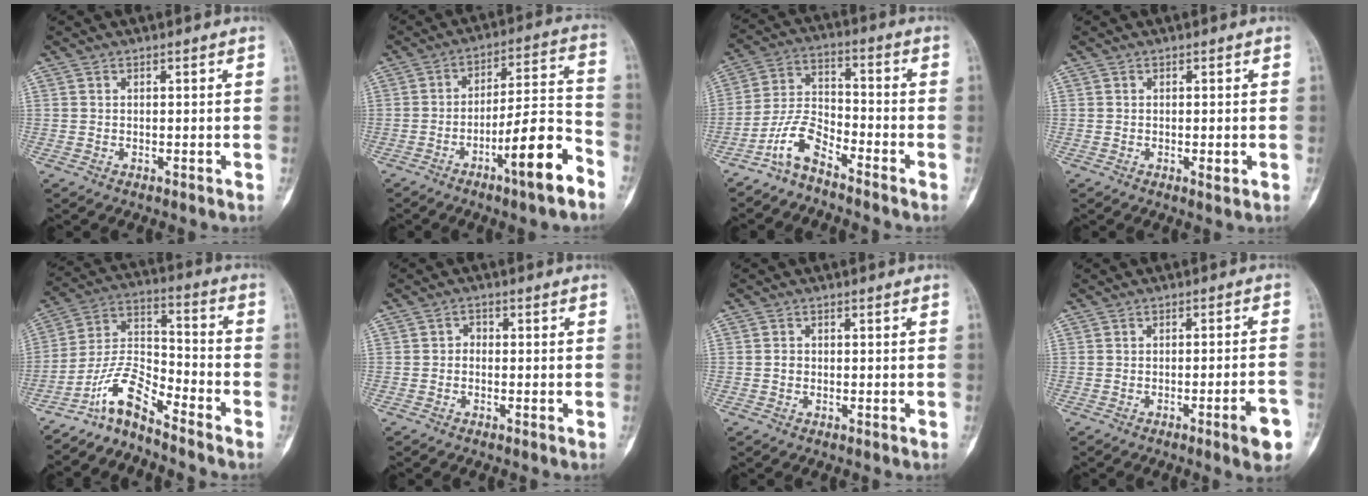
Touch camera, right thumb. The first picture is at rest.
{"total": 13.5, "force": [-7.5, 2.1, 11.0], "torque": [-0.170, 0.056, -0.117]}
{"total": 7.2, "force": [-5.6, 2.4, 3.9], "torque": [-0.080, 0.056, -0.121]}
{"total": 1.5, "force": [-0.3, 0.4, 1.4], "torque": [-0.018, -0.004, -0.002]}
{"total": 9.0, "force": [-7.6, 1.9, 4.5], "torque": [-0.091, 0.088, -0.154]}
{"total": 1.4, "force": [-0.4, 1.1, 0.8], "torque": [-0.003, 0.006, -0.013]}
{"total": 1.0, "force": [-0.2, 0.9, 0.5], "torque": [-0.003, 0.004, -0.005]}
{"total": 5.9, "force": [-3.0, 0.6, 5.1], "torque": [-0.067, 0.017, -0.037]}